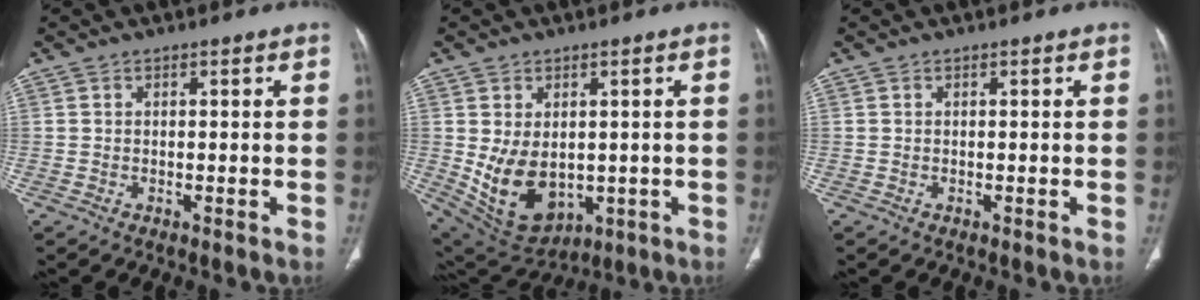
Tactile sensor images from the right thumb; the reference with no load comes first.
{"total": 12.1, "force": [-0.8, 8.3, 8.7], "torque": [-0.131, -0.012, 0.021]}
{"total": 0.0}